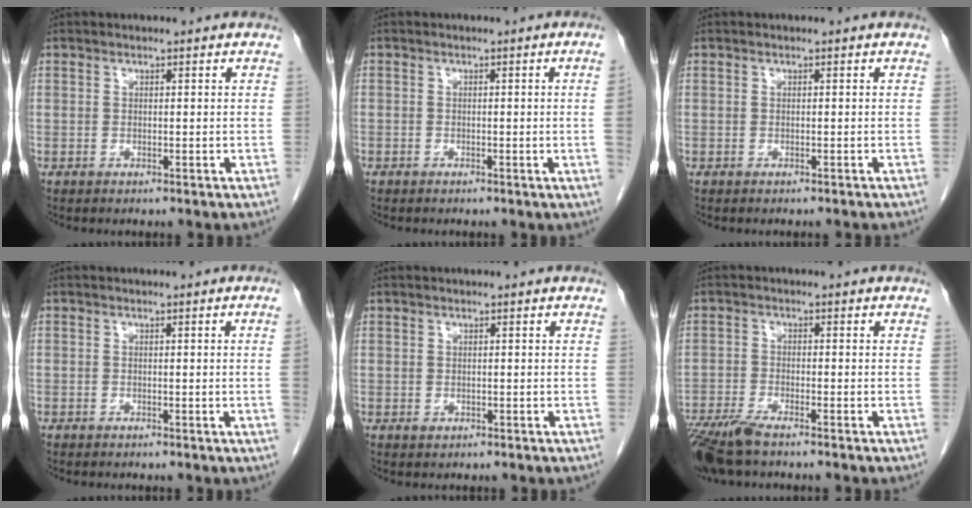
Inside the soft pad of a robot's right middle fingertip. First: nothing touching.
{"total": 1.6, "force": [-0.3, -0.6, 1.4], "torque": [-0.015, 0.000, -0.005]}
{"total": 2.0, "force": [-1.8, 0.2, 0.7], "torque": [-0.013, -0.002, -0.022]}
{"total": 1.1, "force": [-0.2, -0.5, 1.0], "torque": [-0.008, 0.001, -0.004]}
{"total": 0.7, "force": [-0.2, 0.5, 0.3], "torque": [-0.007, 0.000, -0.001]}
{"total": 7.2, "force": [-5.6, 1.3, 4.3], "torque": [-0.085, -0.018, -0.104]}